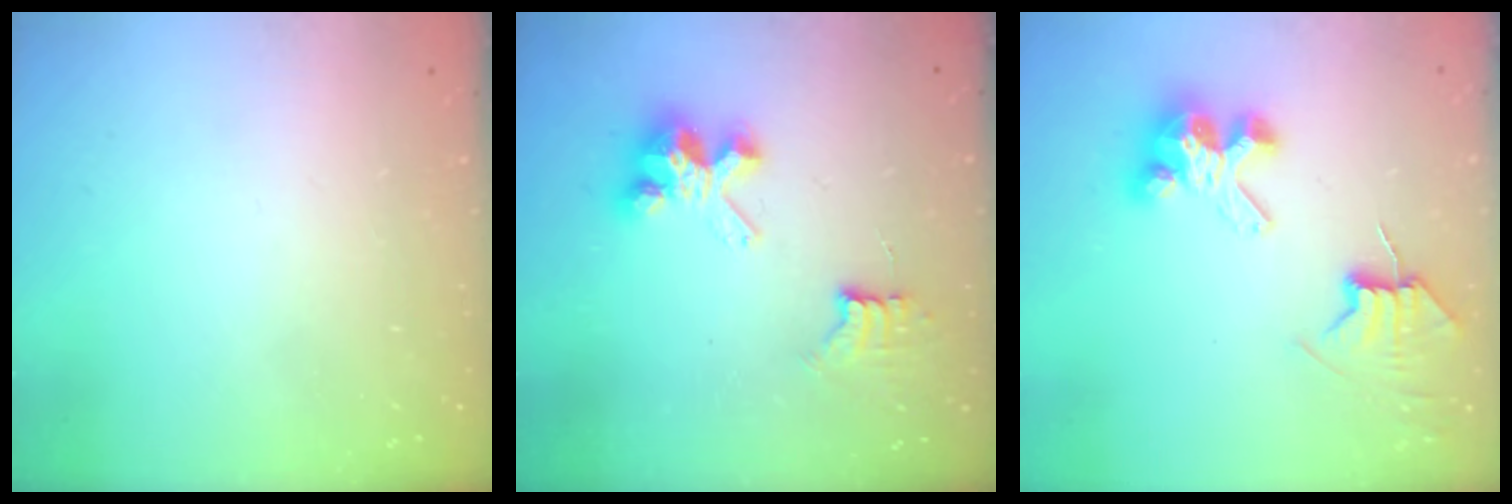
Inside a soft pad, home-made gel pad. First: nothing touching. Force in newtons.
{"total": 7.9, "press": 7.9, "slide": 0.6}
{"total": 7.6, "press": 7.6, "slide": 0.8}